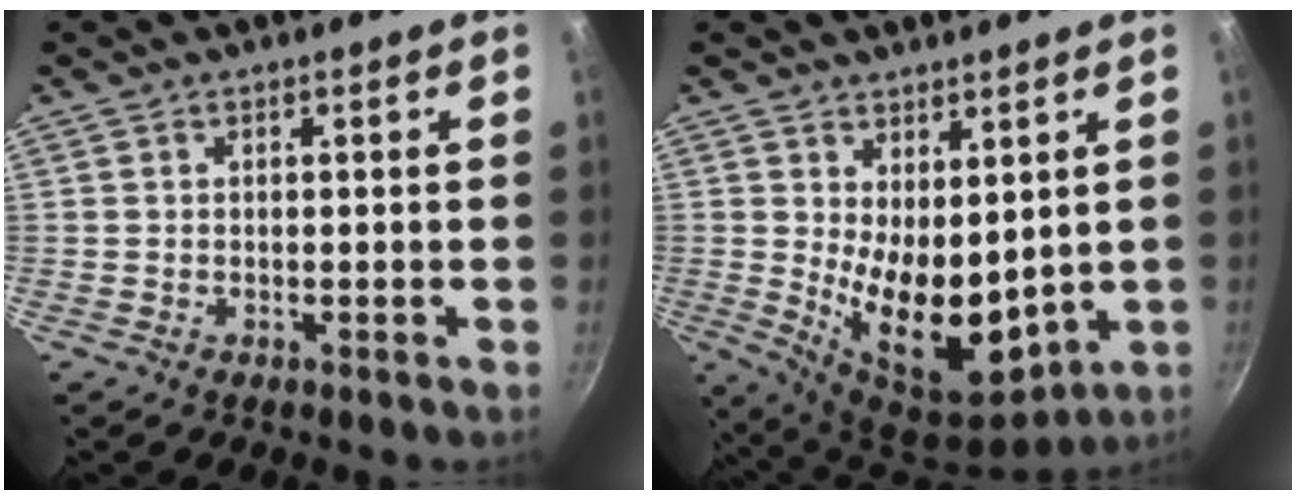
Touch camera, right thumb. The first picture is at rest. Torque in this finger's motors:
{"motor_torque": [-0.21, 1.40, 1.65, 0.23, 0.14]}